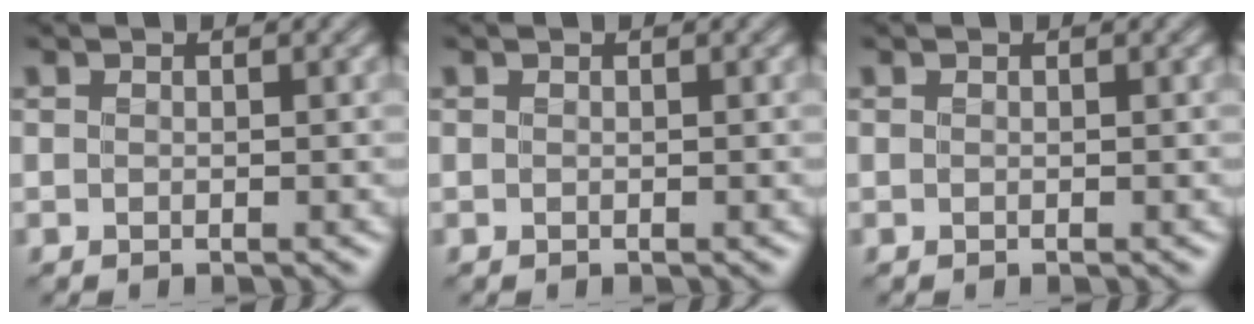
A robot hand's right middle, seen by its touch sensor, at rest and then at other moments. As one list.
[{"total": 0.0}, {"total": 0.0}]